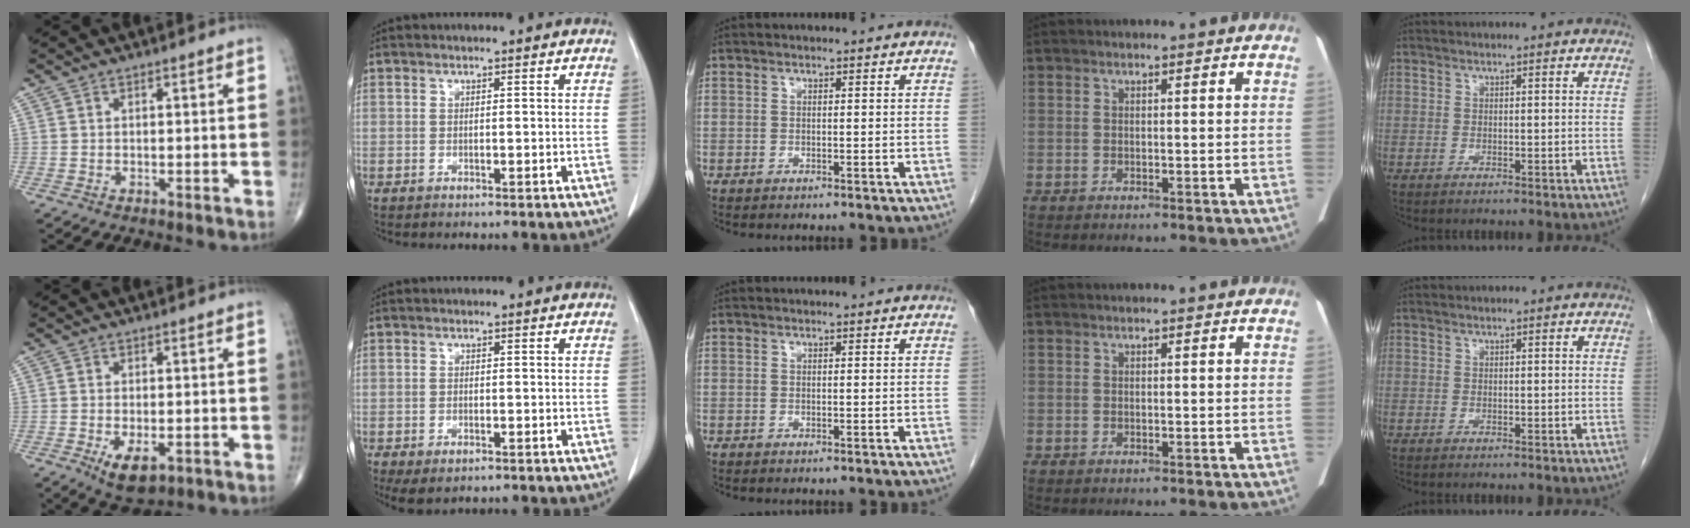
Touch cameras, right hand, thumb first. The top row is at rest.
{"thumb": {"total": 6.0, "force": [-2.2, 3.0, 4.7], "torque": [-0.073, -0.004, -0.027]}, "index": {"total": 3.1, "force": [-1.8, 1.4, 2.1], "torque": [-0.039, -0.007, -0.022]}}